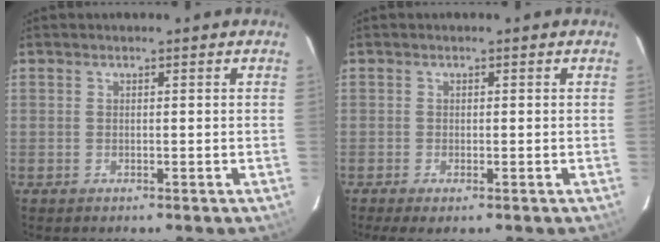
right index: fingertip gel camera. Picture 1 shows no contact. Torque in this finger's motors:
{"motor_torque": [0.24, -0.04, 0.05, 0.01]}